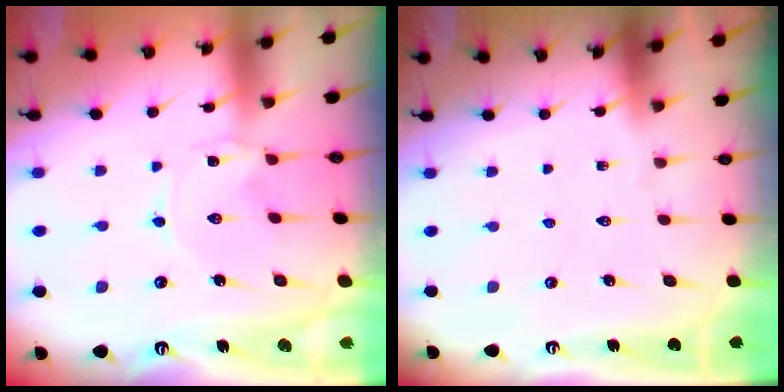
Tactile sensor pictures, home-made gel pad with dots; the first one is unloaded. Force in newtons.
{"total": 0.0}